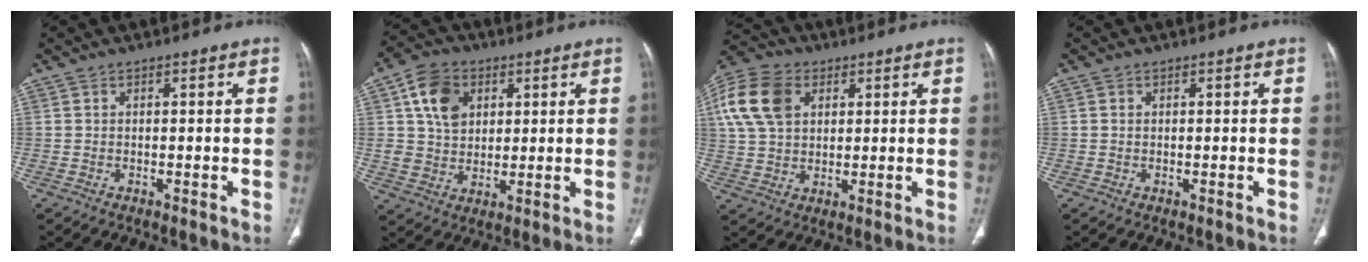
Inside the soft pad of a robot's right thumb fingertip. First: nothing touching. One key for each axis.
{"total": 10.7, "fx": 3.9, "fy": 8.1, "fz": 5.8, "tx": -0.077, "ty": -0.007, "tz": 0.073}
{"total": 14.3, "fx": 4.8, "fy": 10.0, "fz": 9.0, "tx": -0.179, "ty": 0.006, "tz": 0.089}
{"total": 0.0}